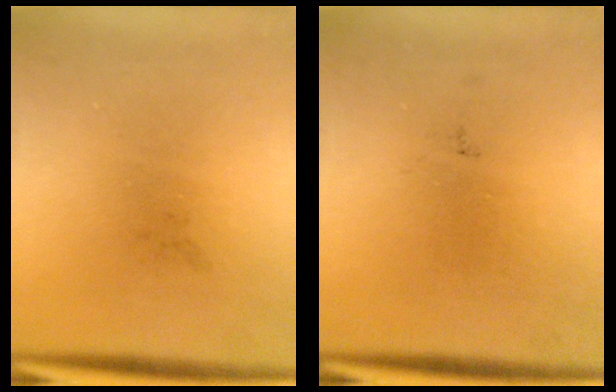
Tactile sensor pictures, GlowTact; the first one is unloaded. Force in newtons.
{"total": 0.0}